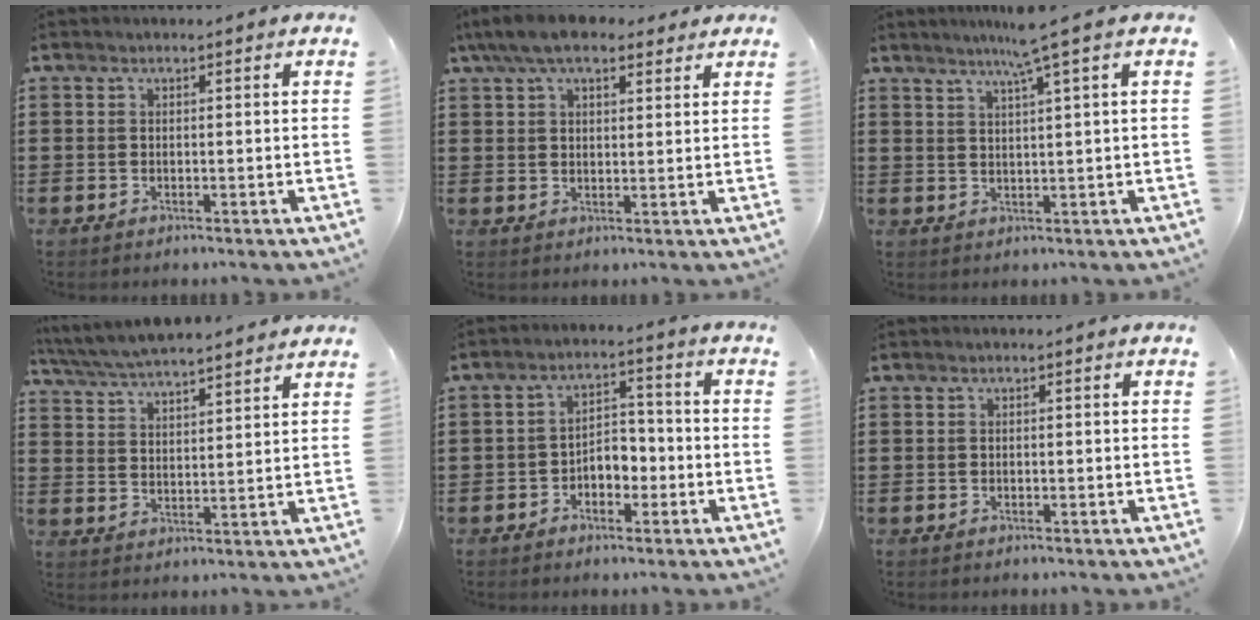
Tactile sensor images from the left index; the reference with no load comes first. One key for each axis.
{"total": 7.4, "fx": 5.5, "fy": 2.7, "fz": 4.2, "tx": -0.096, "ty": 0.000, "tz": 0.102}
{"total": 4.8, "fx": 2.8, "fy": -0.8, "fz": 3.8, "tx": -0.077, "ty": 0.002, "tz": 0.046}
{"total": 5.5, "fx": 5.3, "fy": 0.2, "fz": 1.5, "tx": -0.050, "ty": -0.024, "tz": 0.093}
{"total": 3.8, "fx": -2.1, "fy": 2.4, "fz": 2.1, "tx": -0.043, "ty": 0.011, "tz": -0.045}
{"total": 0.0}